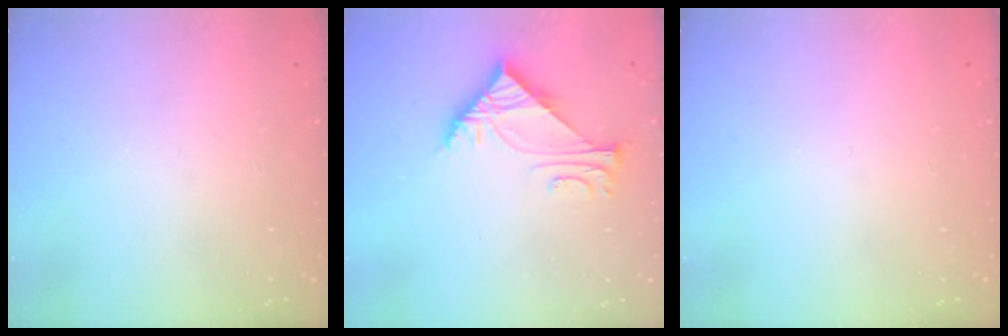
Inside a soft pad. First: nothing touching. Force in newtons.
{"total": 6.5, "press": 6.5, "slide": 0.5}
{"total": 0.0}